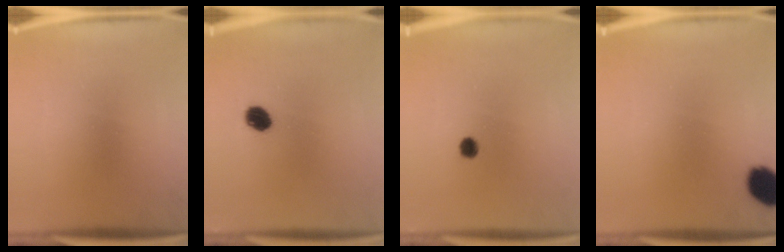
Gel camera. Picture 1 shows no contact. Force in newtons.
{"total": 4.3}
{"total": 1.4}
{"total": 8.8}